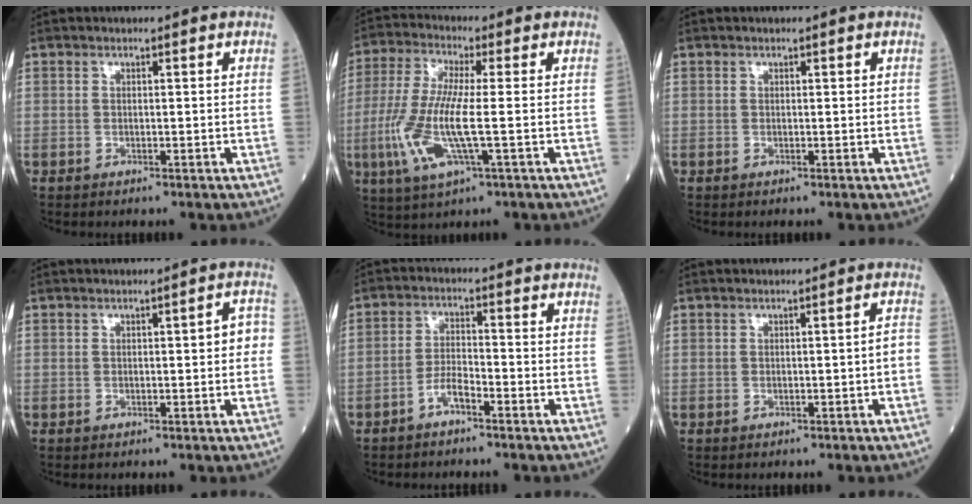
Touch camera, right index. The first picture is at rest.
{"total": 11.3, "force": [-2.2, 1.6, 10.9], "torque": [-0.248, -0.010, -0.046]}
{"total": 0.0}
{"total": 2.6, "force": [-0.1, 0.7, 2.5], "torque": [-0.024, 0.008, -0.003]}
{"total": 3.3, "force": [-2.4, 0.8, 2.2], "torque": [-0.044, 0.007, -0.047]}
{"total": 1.5, "force": [-0.6, 0.0, 1.3], "torque": [-0.012, 0.000, -0.009]}